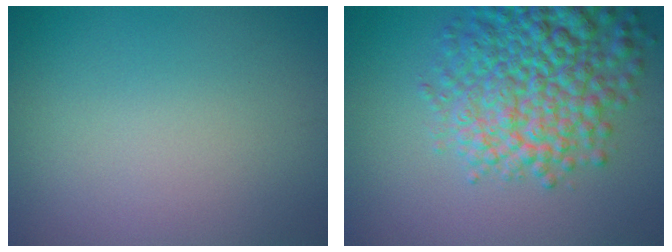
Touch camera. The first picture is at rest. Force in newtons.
{"total": 9.2, "press": 9.2, "slide": 0.5}